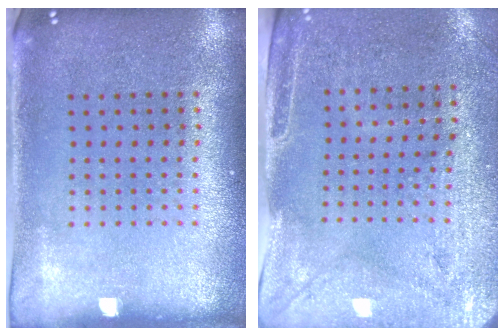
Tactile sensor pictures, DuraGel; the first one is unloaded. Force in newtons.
{"total": 2.9, "press": 2.5, "slide": 1.6}